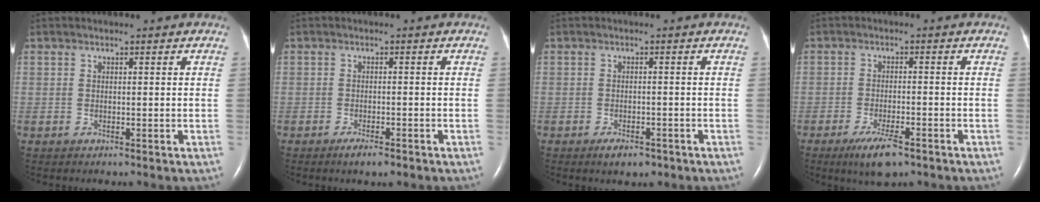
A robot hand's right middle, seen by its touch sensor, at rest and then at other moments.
{"total": 2.5, "force": [-1.7, 0.4, 1.7], "torque": [-0.034, -0.003, -0.027]}
{"total": 2.9, "force": [-2.0, 1.2, 1.8], "torque": [-0.036, -0.003, -0.024]}
{"total": 5.8, "force": [-3.7, 1.3, 4.2], "torque": [-0.083, -0.011, -0.059]}